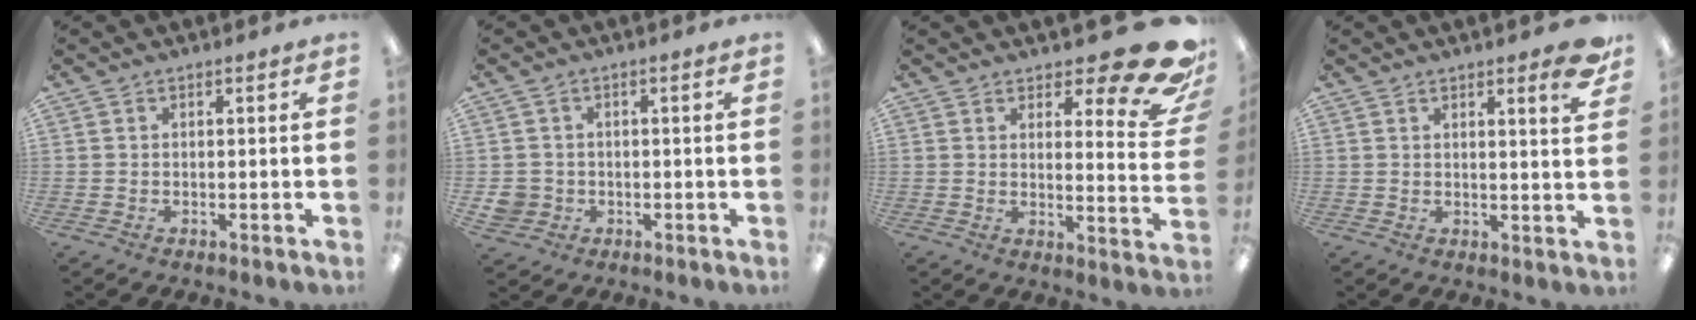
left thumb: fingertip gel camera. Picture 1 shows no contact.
{"total": 4.2, "force": [-0.4, 4.1, 0.8], "torque": [-0.012, 0.008, -0.006]}
{"total": 15.3, "force": [10.9, 4.3, 9.9], "torque": [-0.126, -0.086, 0.181]}
{"total": 5.1, "force": [3.7, 0.7, 3.4], "torque": [-0.044, -0.022, 0.057]}